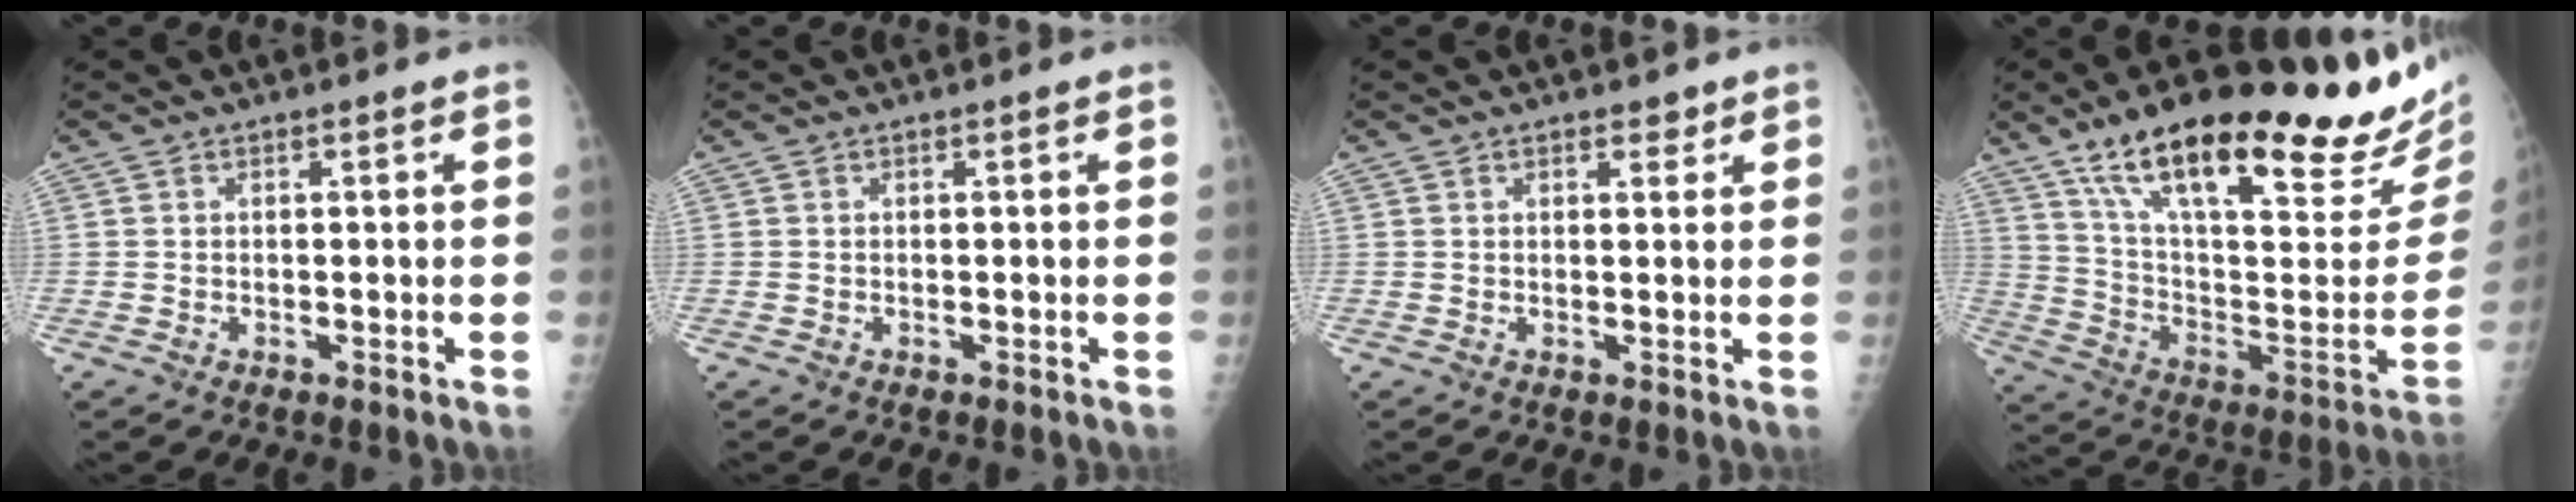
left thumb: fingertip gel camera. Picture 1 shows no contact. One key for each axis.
{"total": 0.0}
{"total": 2.1, "fx": 1.4, "fy": 1.0, "fz": 1.1, "tx": -0.003, "ty": -0.007, "tz": 0.018}
{"total": 33.3, "fx": 22.4, "fy": 7.2, "fz": 23.5, "tx": -0.323, "ty": -0.062, "tz": 0.353}